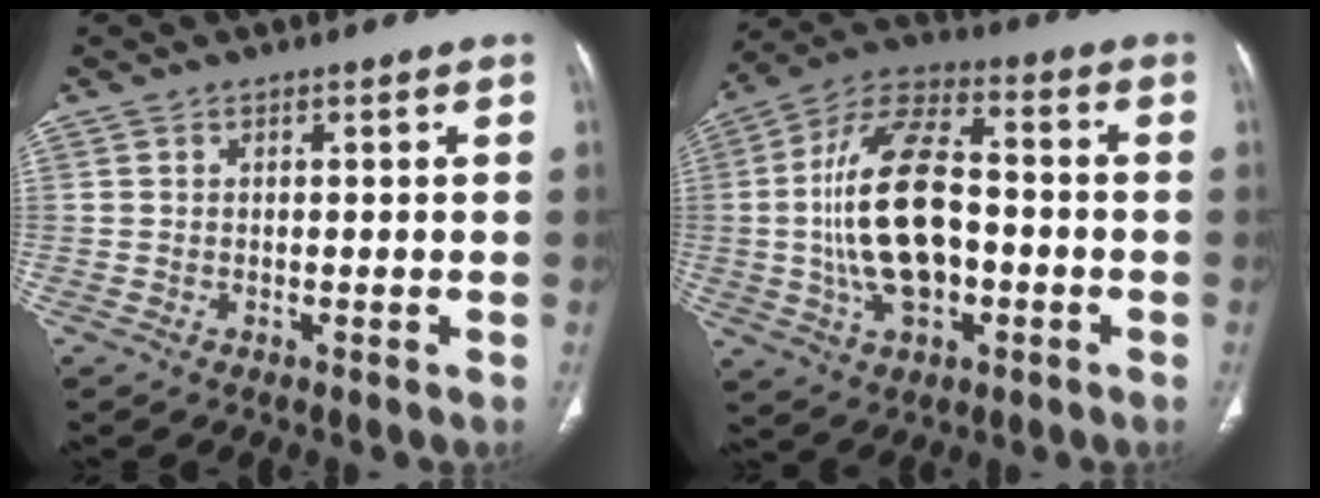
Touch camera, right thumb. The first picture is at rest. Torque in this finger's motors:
{"motor_torque": [2.58, 2.43, 2.27, -0.50, 0.74]}